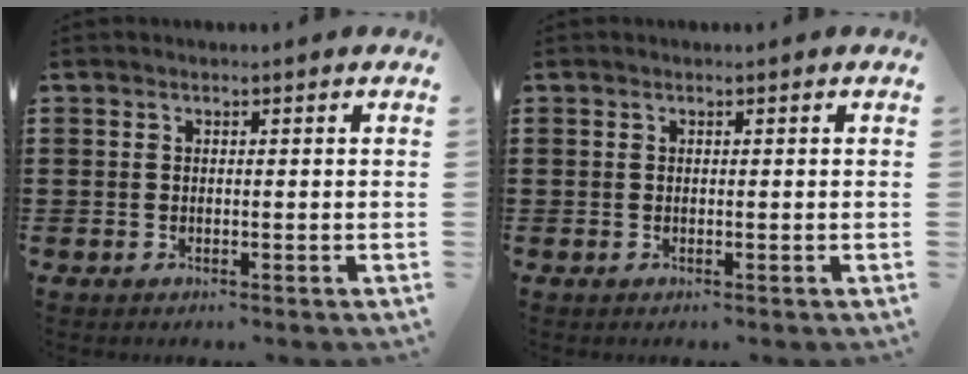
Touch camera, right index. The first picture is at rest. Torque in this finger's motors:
{"motor_torque": [-0.36, 0.61, -0.01, -0.01]}